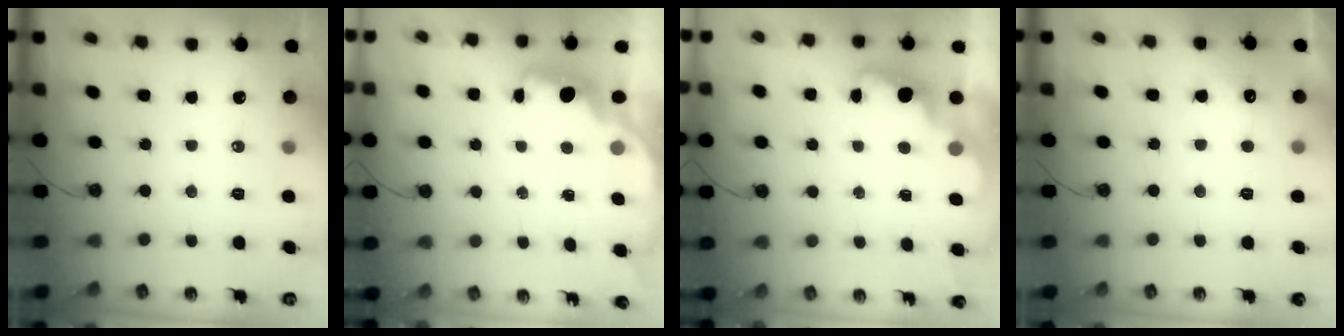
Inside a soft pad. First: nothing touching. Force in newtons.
{"total": 2.0, "press": 1.9, "slide": 0.7}
{"total": 2.4, "press": 2.4, "slide": 0.5}
{"total": 5.1, "press": 4.9, "slide": 1.3}